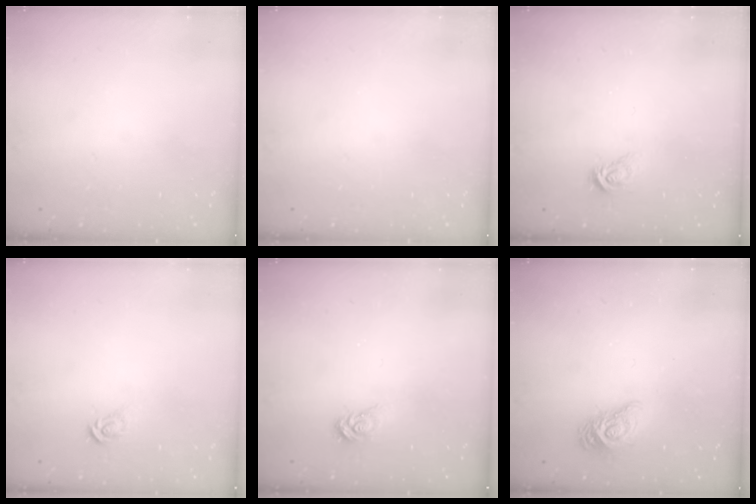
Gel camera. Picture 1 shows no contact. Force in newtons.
{"total": 0.0}
{"total": 4.9, "press": 4.9, "slide": 0.3}
{"total": 4.5, "press": 4.5, "slide": 0.2}
{"total": 3.4, "press": 3.4, "slide": 0.3}
{"total": 10.5, "press": 10.5, "slide": 0.4}